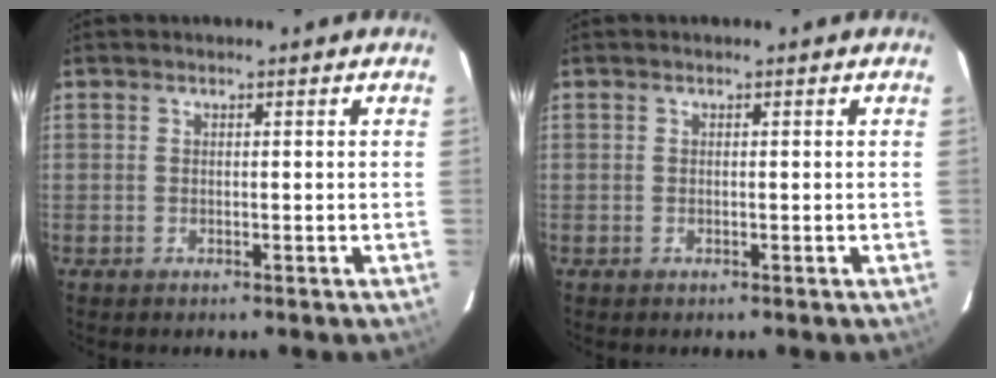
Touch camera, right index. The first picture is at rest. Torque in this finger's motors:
{"motor_torque": [0.02, -0.01, 0.02, 0.00]}